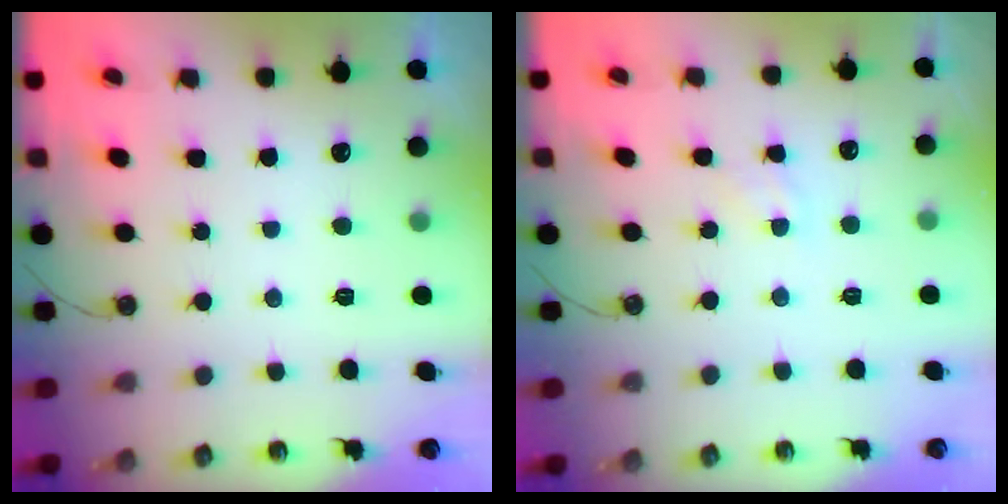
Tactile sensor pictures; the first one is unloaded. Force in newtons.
{"total": 4.8, "press": 4.7, "slide": 0.7}